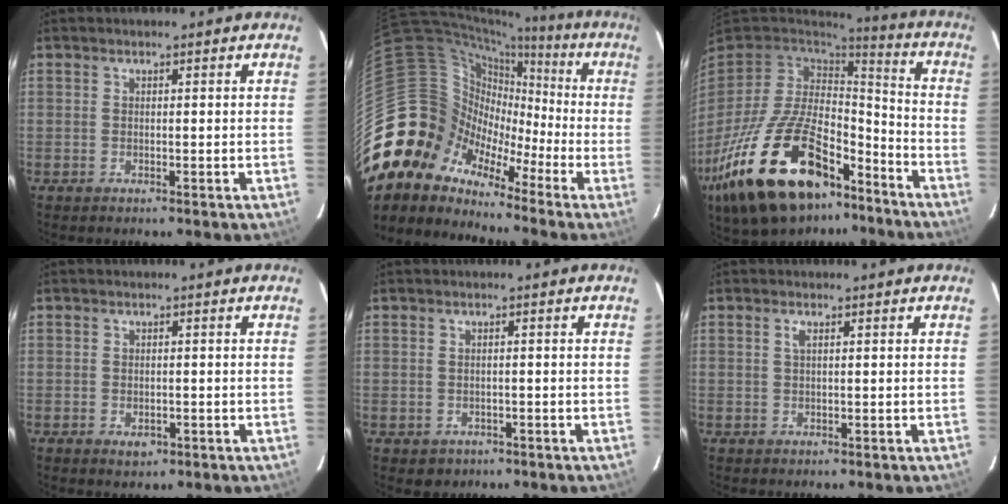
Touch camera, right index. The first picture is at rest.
{"total": 14.3, "force": [-8.6, 11.1, 2.4], "torque": [-0.061, 0.046, -0.181]}
{"total": 29.8, "force": [-17.4, 14.5, 19.4], "torque": [-0.392, -0.024, -0.275]}
{"total": 2.2, "force": [-0.8, 1.7, 1.2], "torque": [-0.019, -0.004, -0.007]}
{"total": 2.3, "force": [-0.9, 2.0, 0.5], "torque": [-0.013, 0.000, -0.004]}
{"total": 0.9, "force": [0.4, 0.1, 0.8], "torque": [-0.017, 0.003, 0.007]}